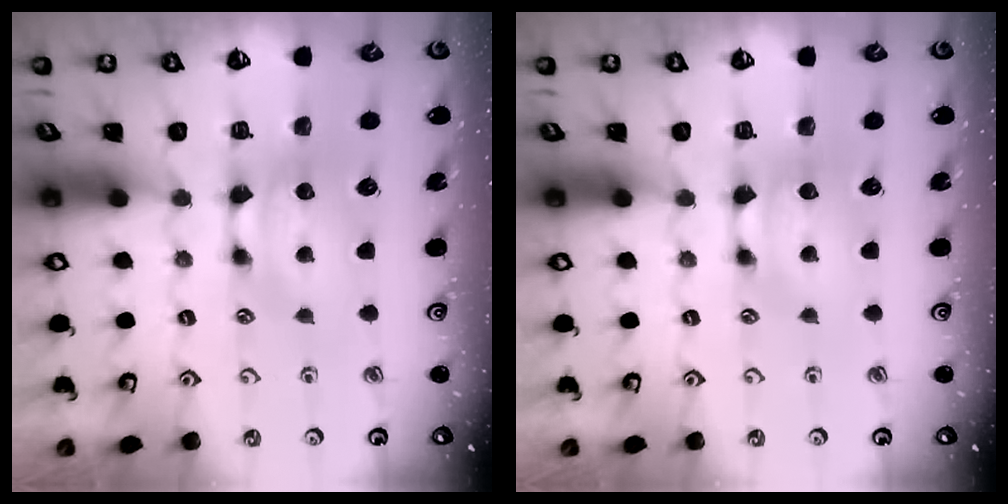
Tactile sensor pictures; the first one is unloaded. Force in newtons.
{"total": 0.0}